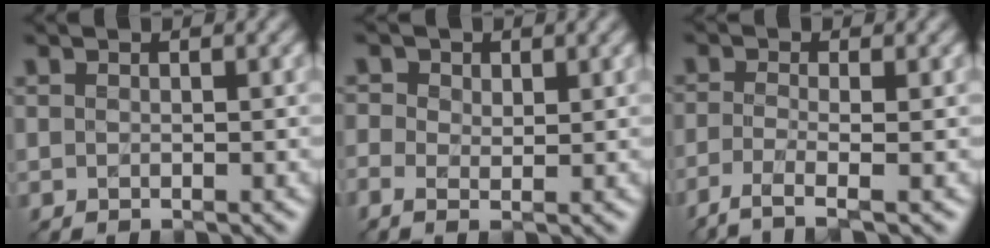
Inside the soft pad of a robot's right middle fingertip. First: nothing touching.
{"total": 1.7, "force": [0.3, 1.2, 1.1], "torque": [-0.026, 0.001, 0.003]}
{"total": 3.6, "force": [-2.2, 1.0, 2.8], "torque": [-0.053, -0.010, -0.056]}